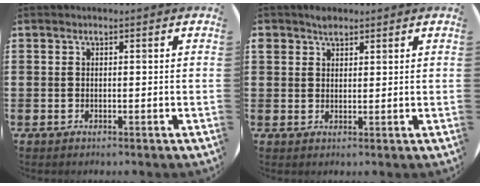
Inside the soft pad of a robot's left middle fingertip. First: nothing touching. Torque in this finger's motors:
{"motor_torque": [0.61, -0.33, 0.04, 0.03]}